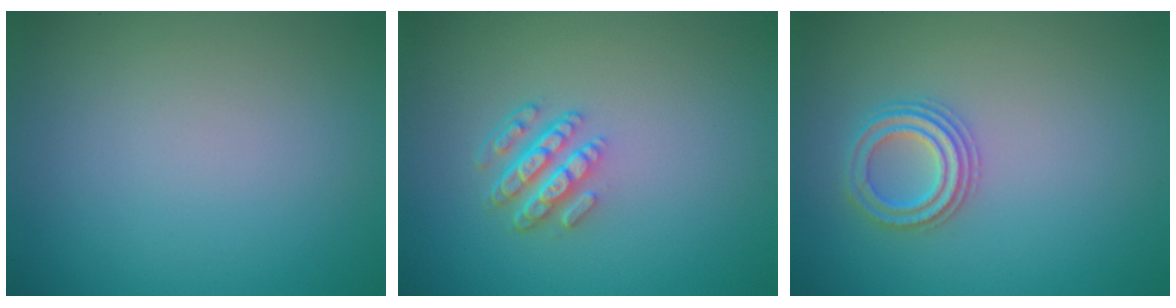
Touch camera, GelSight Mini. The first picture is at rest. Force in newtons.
{"total": 4.0, "press": 2.8, "slide": 2.8}
{"total": 2.5, "press": 2.4, "slide": 0.4}